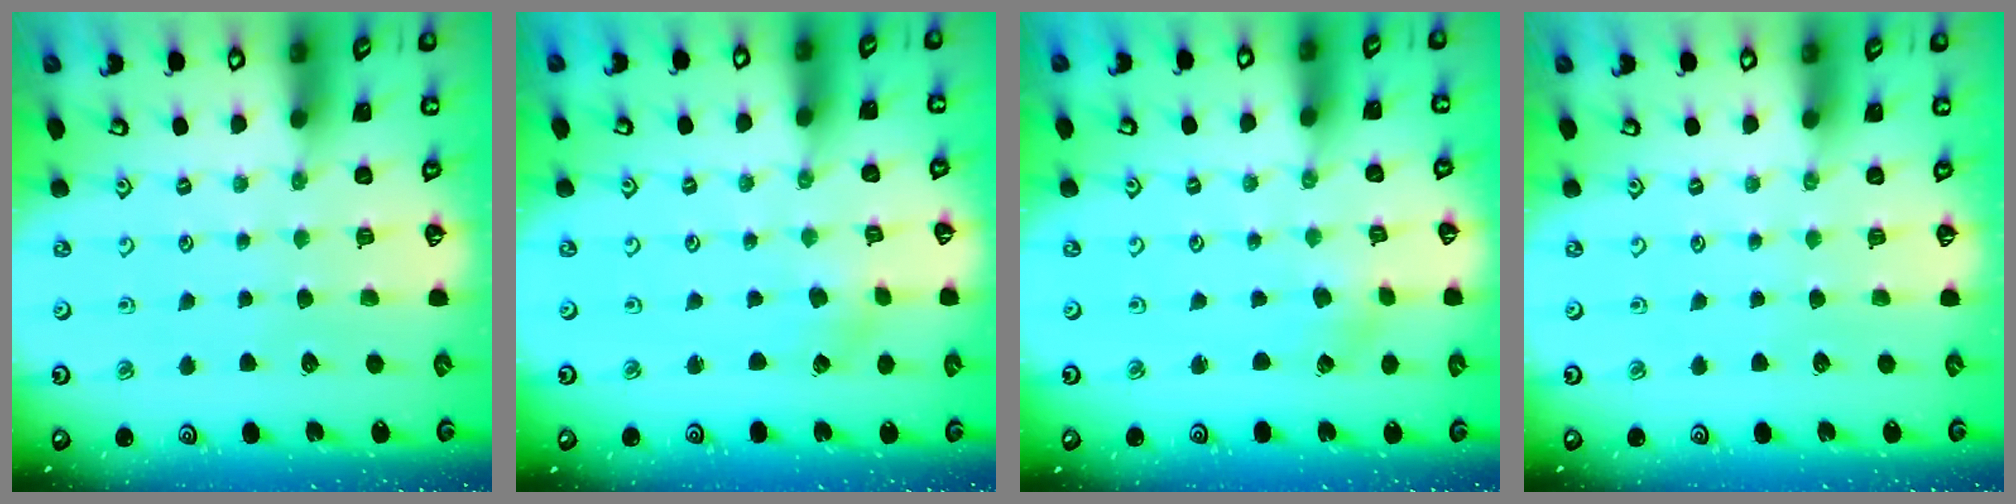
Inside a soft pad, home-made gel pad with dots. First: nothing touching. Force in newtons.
{"total": 0.0}
{"total": 0.0}
{"total": 0.0}